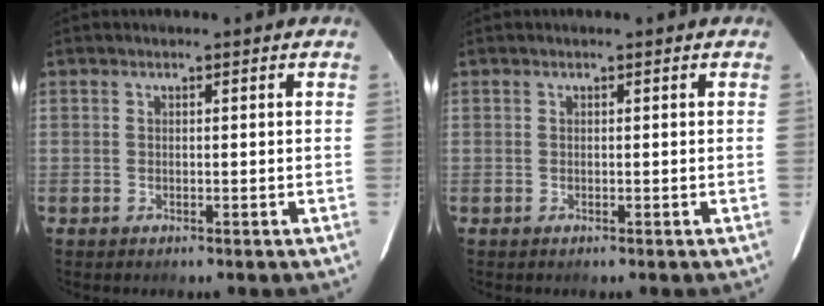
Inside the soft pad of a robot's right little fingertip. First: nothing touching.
{"total": 0.0}